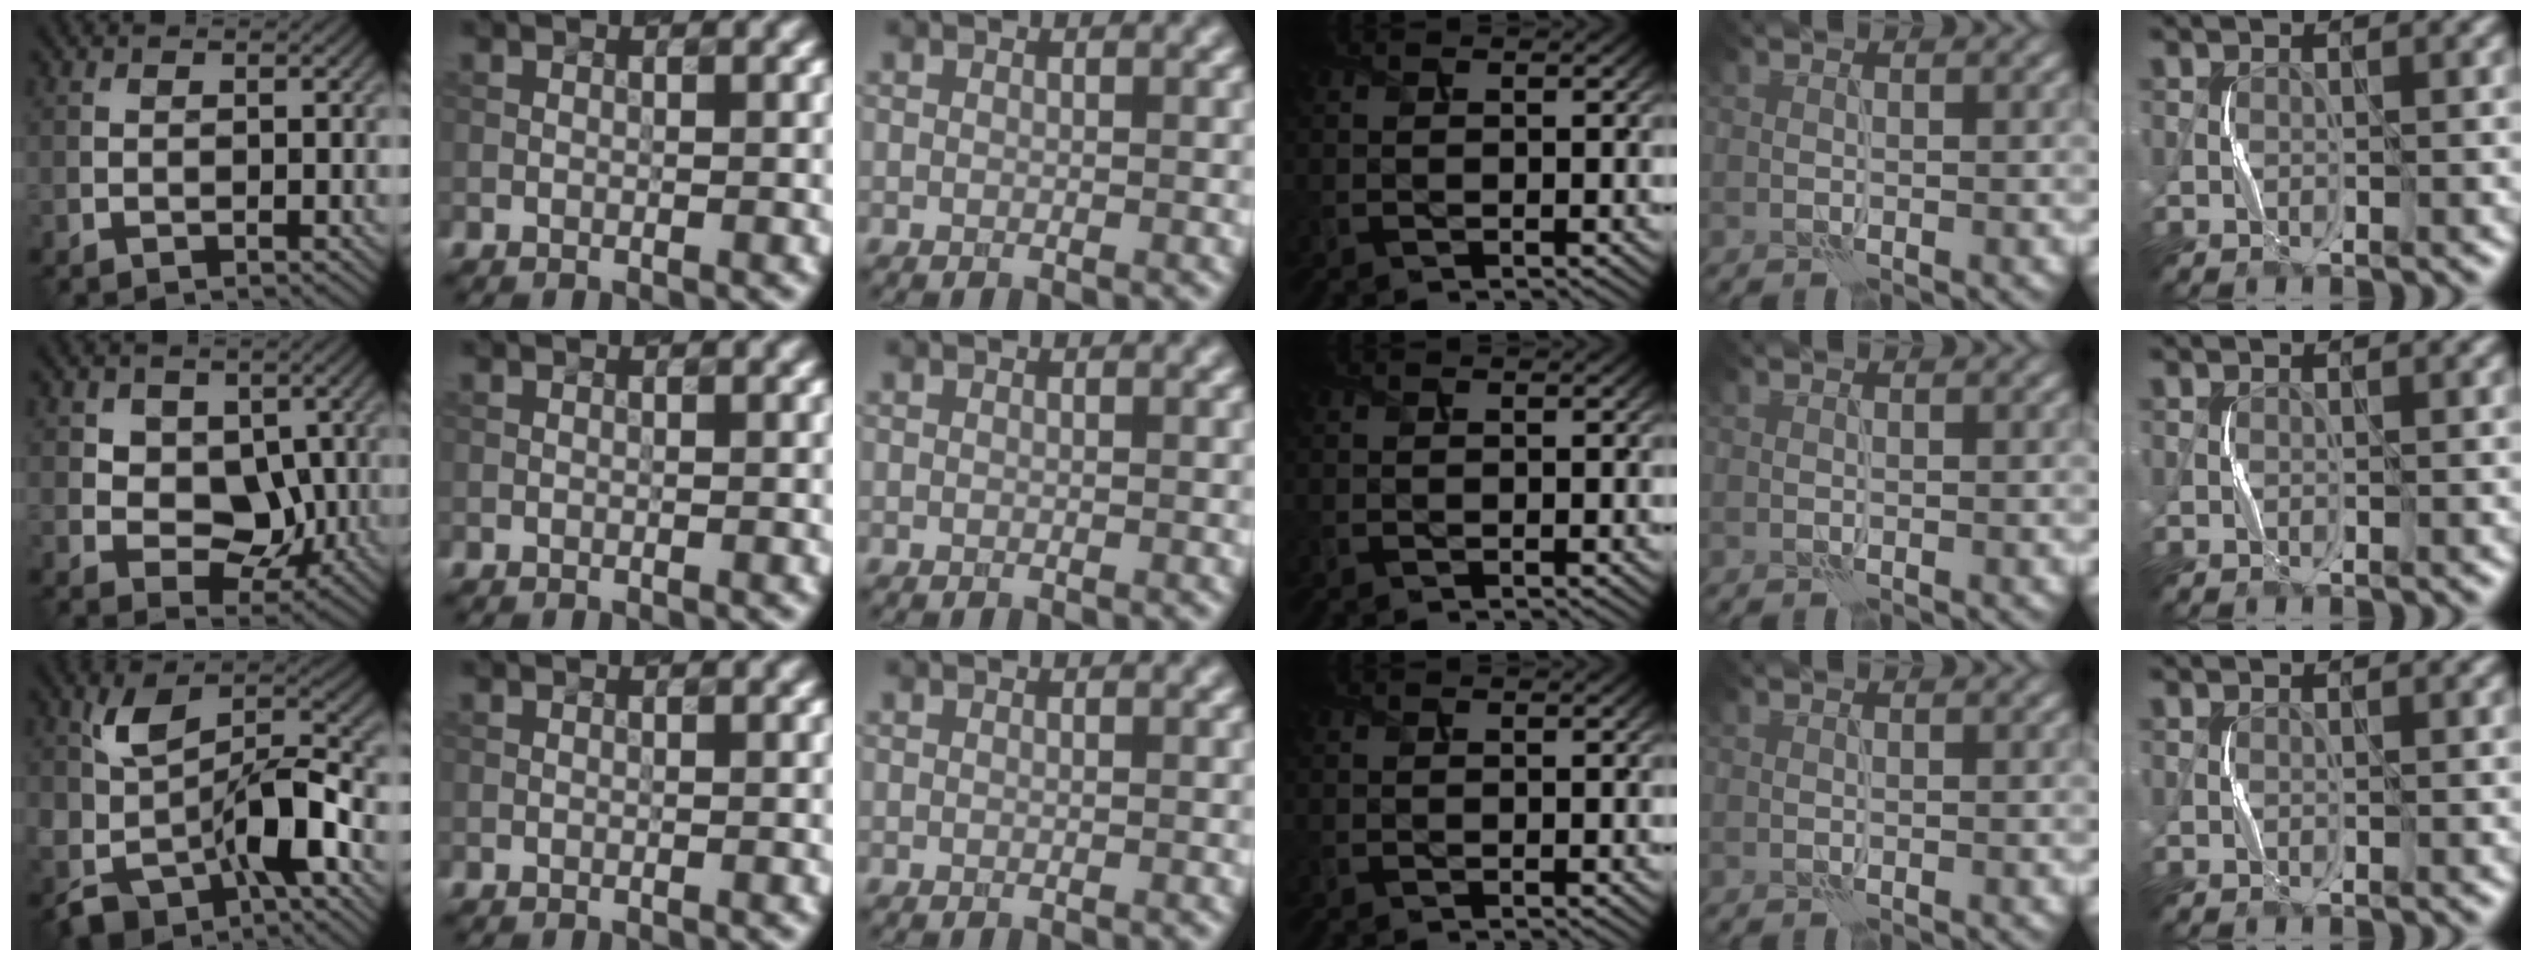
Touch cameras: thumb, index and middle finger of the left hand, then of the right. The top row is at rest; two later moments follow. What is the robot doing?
{"motion": "squeeze", "object": "stress ball aka squeeze ball"}